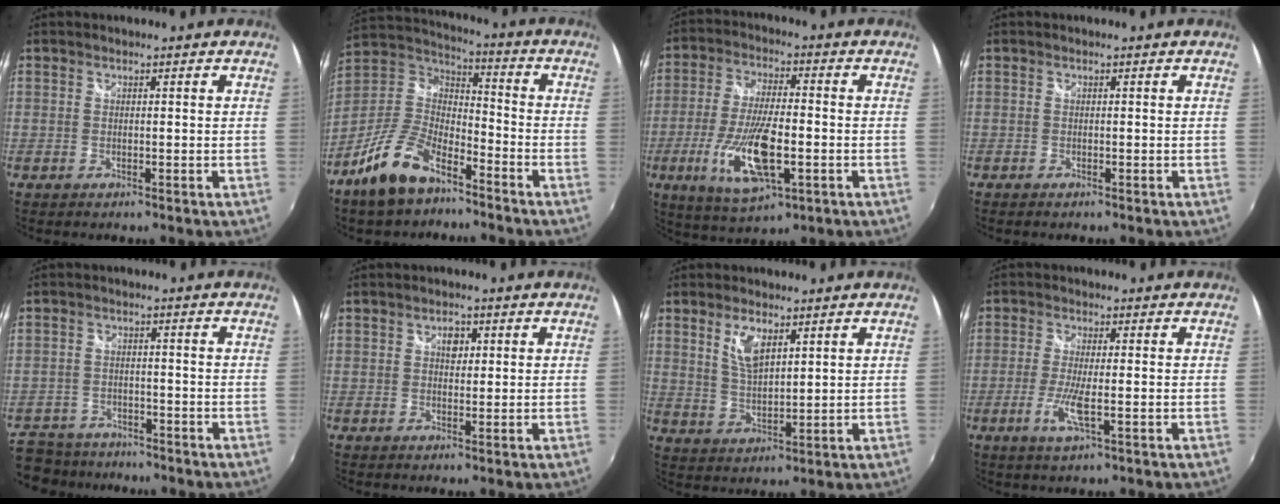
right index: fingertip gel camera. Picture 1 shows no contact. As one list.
[{"total": 14.9, "force": [-9.8, 6.9, 9.0], "torque": [-0.201, 0.001, -0.184]}, {"total": 14.4, "force": [-4.2, 4.8, 12.9], "torque": [-0.260, -0.018, -0.076]}, {"total": 0.5, "force": [-0.5, 0.2, 0.1], "torque": [-0.003, -0.004, -0.012]}, {"total": 10.3, "force": [-8.4, 5.6, 2.2], "torque": [-0.085, 0.005, -0.140]}, {"total": 2.4, "force": [0.7, 1.7, 1.5], "torque": [-0.020, 0.006, 0.010]}, {"total": 6.1, "force": [3.1, 2.6, 4.6], "torque": [-0.084, -0.001, 0.062]}, {"total": 5.3, "force": [-1.8, 0.5, 5.0], "torque": [-0.108, -0.010, -0.036]}]